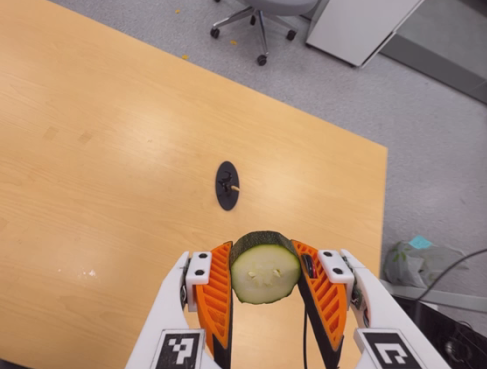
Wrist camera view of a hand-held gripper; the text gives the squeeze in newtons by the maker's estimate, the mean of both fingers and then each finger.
{"total": 11.3, "left": 11.1, "right": 11.5}